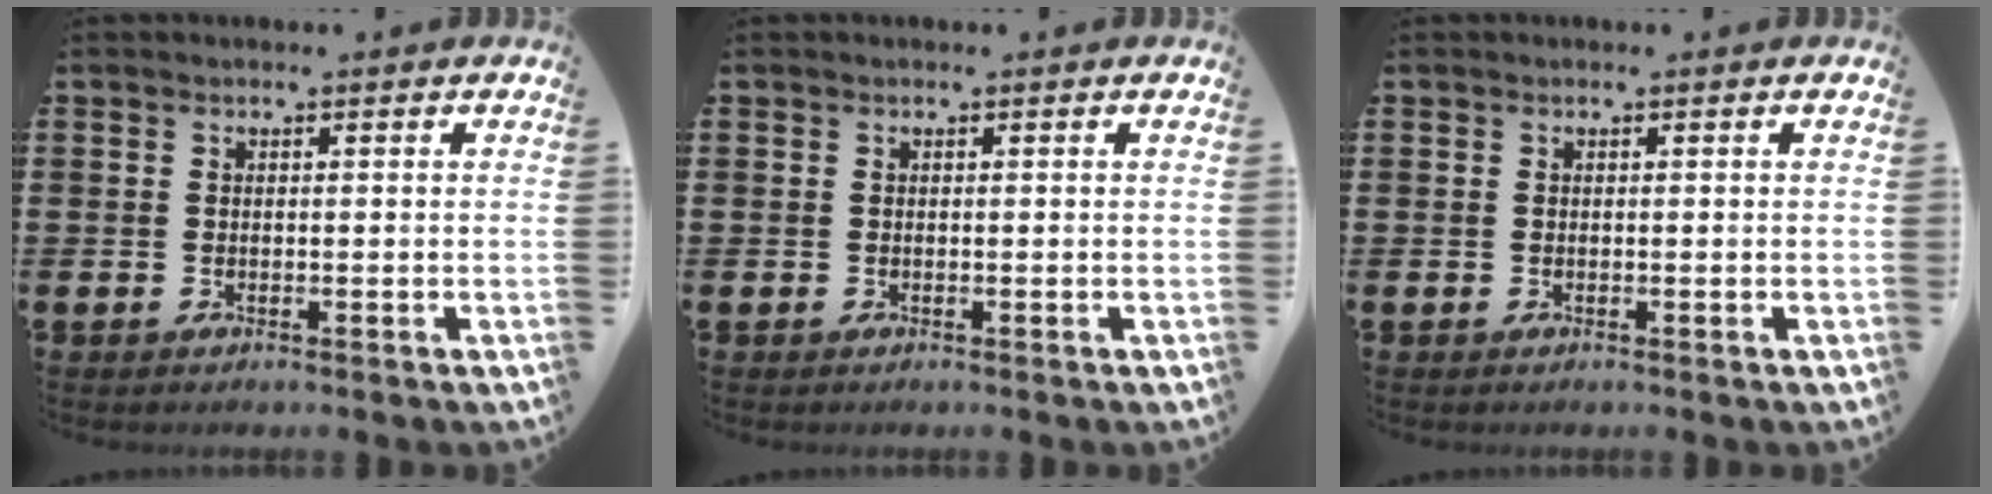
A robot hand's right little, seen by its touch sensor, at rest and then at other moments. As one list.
[{"total": 0.0}, {"total": 0.0}]